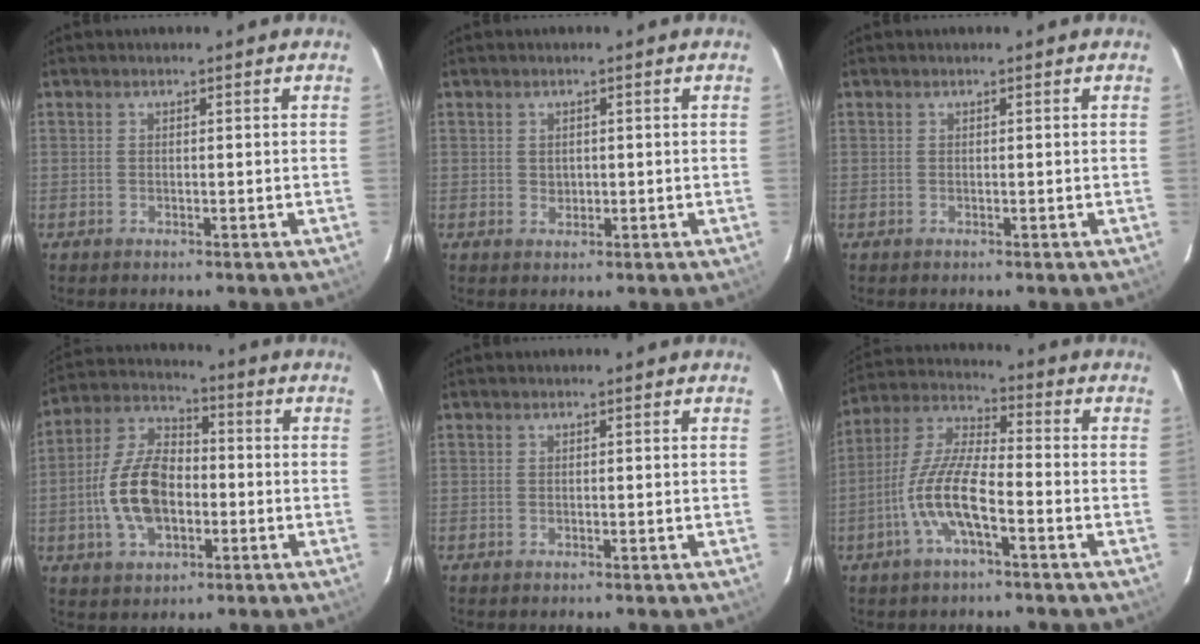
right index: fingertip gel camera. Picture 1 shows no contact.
{"total": 1.5, "force": [0.2, 1.3, 0.6], "torque": [-0.007, 0.004, 0.006]}
{"total": 0.0}
{"total": 13.6, "force": [-2.7, 8.1, 10.6], "torque": [-0.218, 0.019, -0.046]}
{"total": 0.0}
{"total": 11.4, "force": [-4.6, 2.8, 10.1], "torque": [-0.217, 0.002, -0.091]}